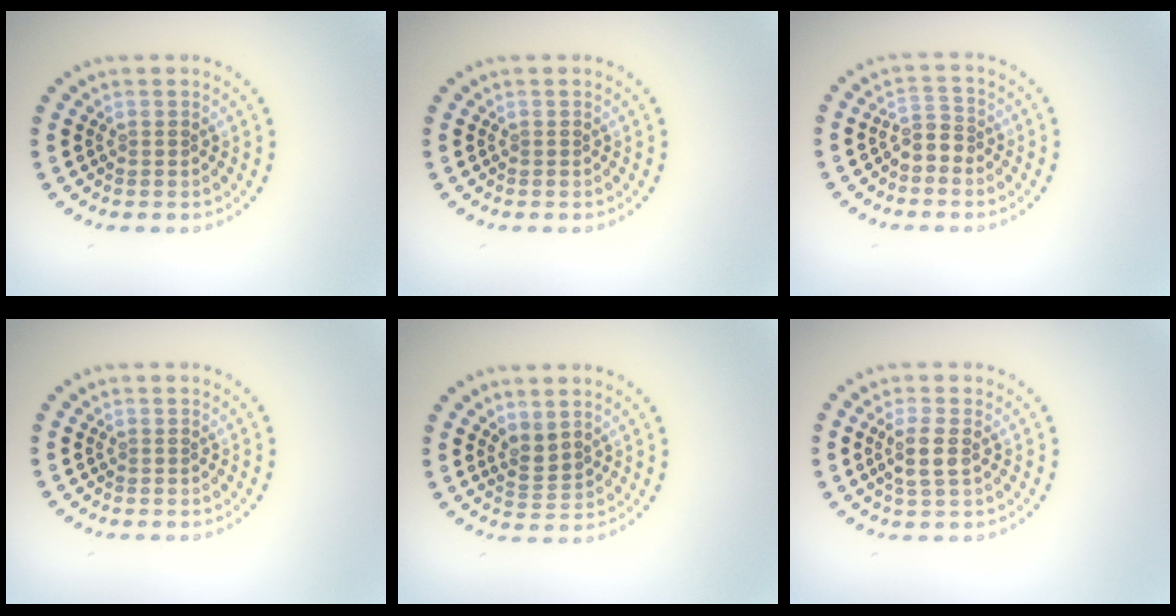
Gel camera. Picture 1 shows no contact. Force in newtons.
{"total": 0.0}
{"total": 1.9, "press": 1.6, "slide": 1.1}
{"total": 0.0}
{"total": 2.1, "press": 1.7, "slide": 1.2}
{"total": 2.4, "press": 2.1, "slide": 1.1}